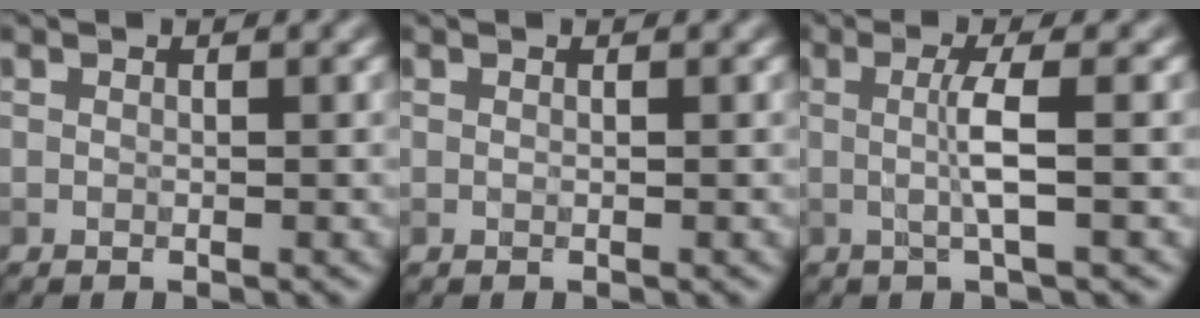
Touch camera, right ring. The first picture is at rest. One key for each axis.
{"total": 0.0}
{"total": 2.9, "fx": 0.0, "fy": 0.3, "fz": 2.9, "tx": -0.059, "ty": -0.005, "tz": -0.003}